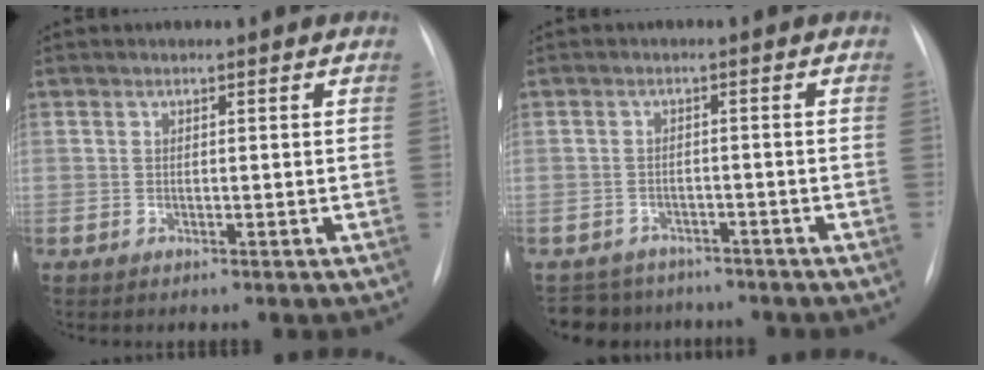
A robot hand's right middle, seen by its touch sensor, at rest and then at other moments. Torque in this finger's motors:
{"motor_torque": [0.00, -0.06, -0.02, -0.01]}